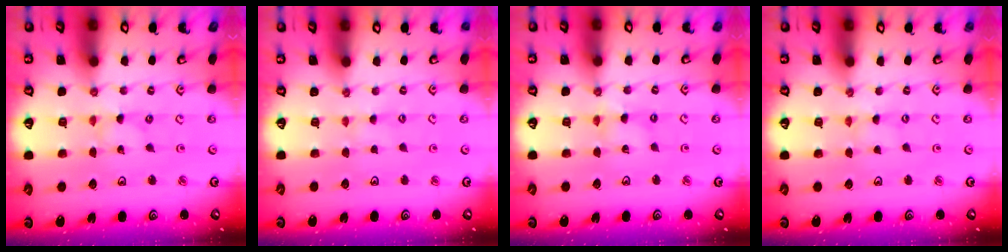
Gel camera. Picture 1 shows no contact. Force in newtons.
{"total": 1.7, "press": 1.7, "slide": 0.3}
{"total": 2.0, "press": 1.9, "slide": 0.3}
{"total": 0.0}